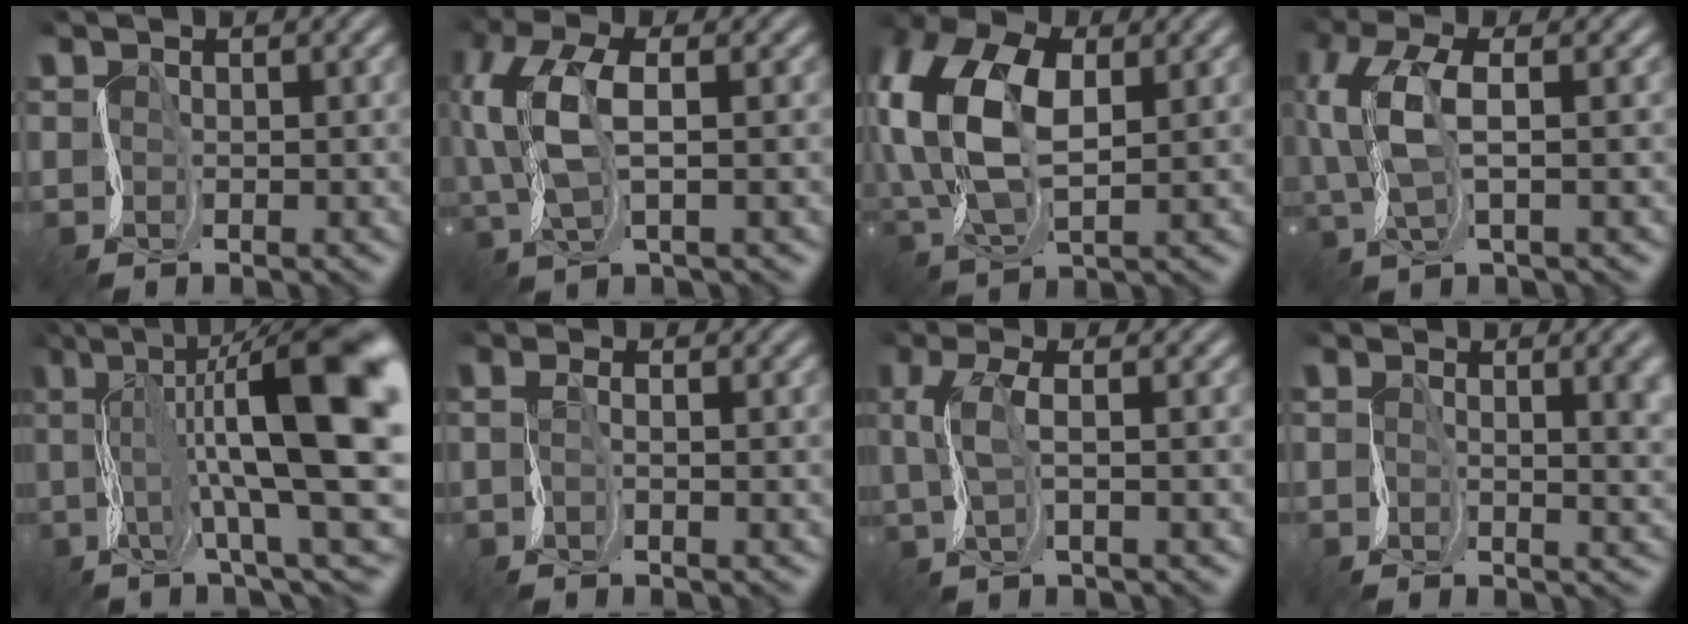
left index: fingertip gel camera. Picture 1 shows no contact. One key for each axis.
{"total": 7.0, "fx": 0.7, "fy": 3.1, "fz": 6.2, "tx": -0.152, "ty": 0.009, "tz": 0.007}
{"total": 10.9, "fx": 1.3, "fy": 6.5, "fz": 8.7, "tx": -0.217, "ty": 0.008, "tz": 0.021}
{"total": 6.2, "fx": 0.7, "fy": 2.5, "fz": 5.7, "tx": -0.138, "ty": 0.007, "tz": 0.007}
{"total": 17.0, "fx": 2.2, "fy": 4.8, "fz": 16.1, "tx": -0.239, "ty": 0.016, "tz": 0.050}
{"total": 1.7, "fx": -0.3, "fy": 0.5, "fz": 1.6, "tx": -0.027, "ty": -0.005, "tz": -0.011}
{"total": 3.0, "fx": 0.3, "fy": 0.9, "fz": 2.8, "tx": -0.068, "ty": 0.003, "tz": 0.005}
{"total": 5.6, "fx": 0.5, "fy": 2.2, "fz": 5.1, "tx": -0.045, "ty": 0.005, "tz": 0.000}